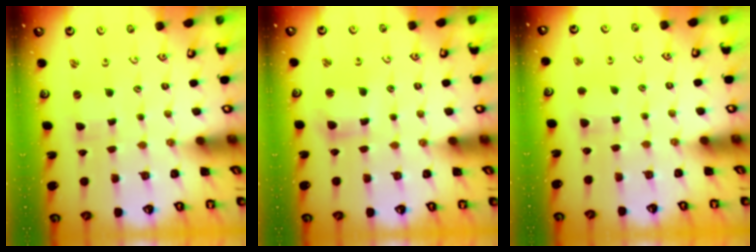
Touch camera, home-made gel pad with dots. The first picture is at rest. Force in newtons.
{"total": 5.9, "press": 5.9, "slide": 0.9}
{"total": 3.8, "press": 3.7, "slide": 0.6}